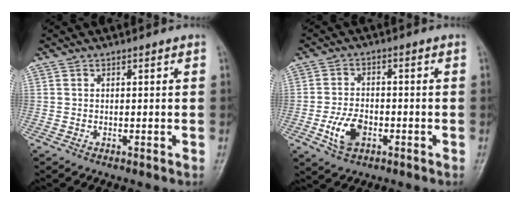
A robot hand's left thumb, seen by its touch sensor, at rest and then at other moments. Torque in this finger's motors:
{"motor_torque": [-0.36, 0.84, 0.56, 0.16, 0.07]}